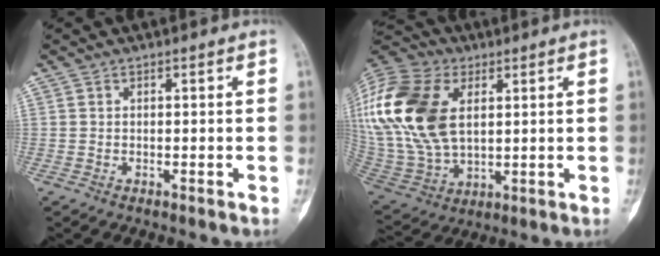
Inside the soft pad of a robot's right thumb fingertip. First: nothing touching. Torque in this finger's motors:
{"motor_torque": [0.89, 2.61, 2.21, 0.56, 0.78]}